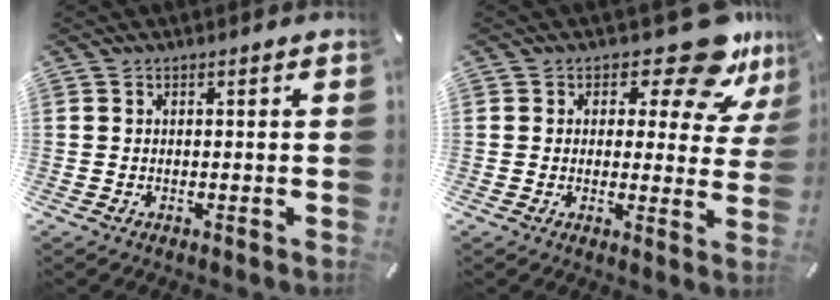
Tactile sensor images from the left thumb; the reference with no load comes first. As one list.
[{"total": 14.2, "force": [9.2, 6.0, 9.0], "torque": [-0.125, -0.058, 0.153]}]